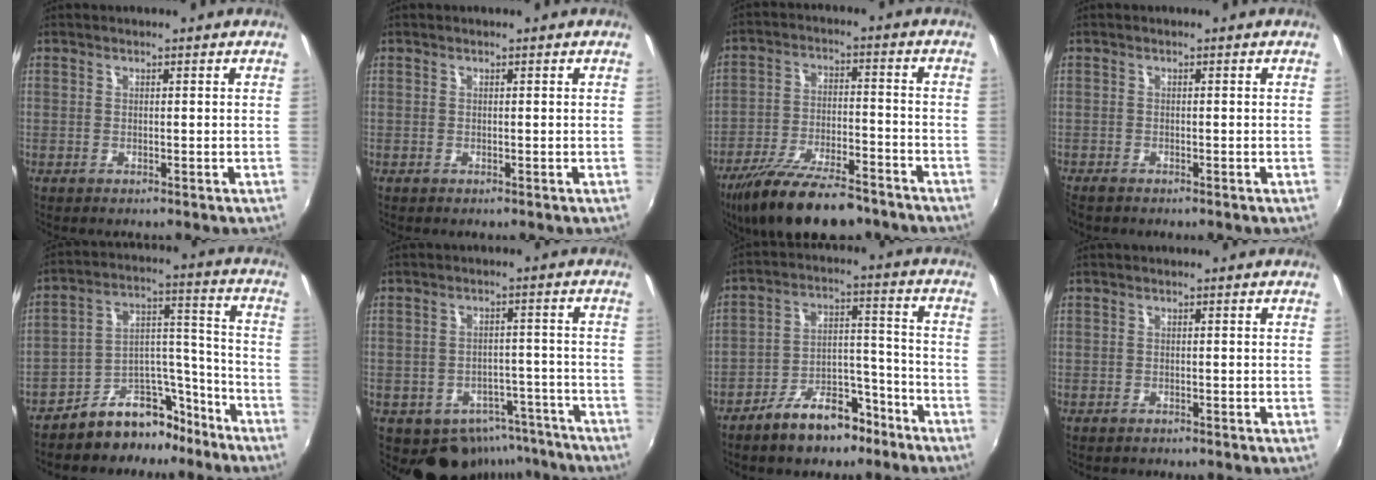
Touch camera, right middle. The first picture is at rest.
{"total": 0.0}
{"total": 17.3, "force": [-13.7, 4.4, 9.5], "torque": [-0.186, -0.036, -0.224]}
{"total": 1.5, "force": [-1.4, 0.5, 0.4], "torque": [-0.012, -0.008, -0.028]}
{"total": 11.0, "force": [-9.1, 5.2, 3.2], "torque": [-0.033, 0.066, -0.136]}
{"total": 11.4, "force": [-8.6, 6.8, 3.1], "torque": [-0.055, 0.015, -0.086]}
{"total": 10.7, "force": [-8.0, 4.5, 5.5], "torque": [-0.089, 0.033, -0.116]}
{"total": 0.9, "force": [-0.6, -0.6, -0.2], "torque": [0.002, -0.005, -0.011]}